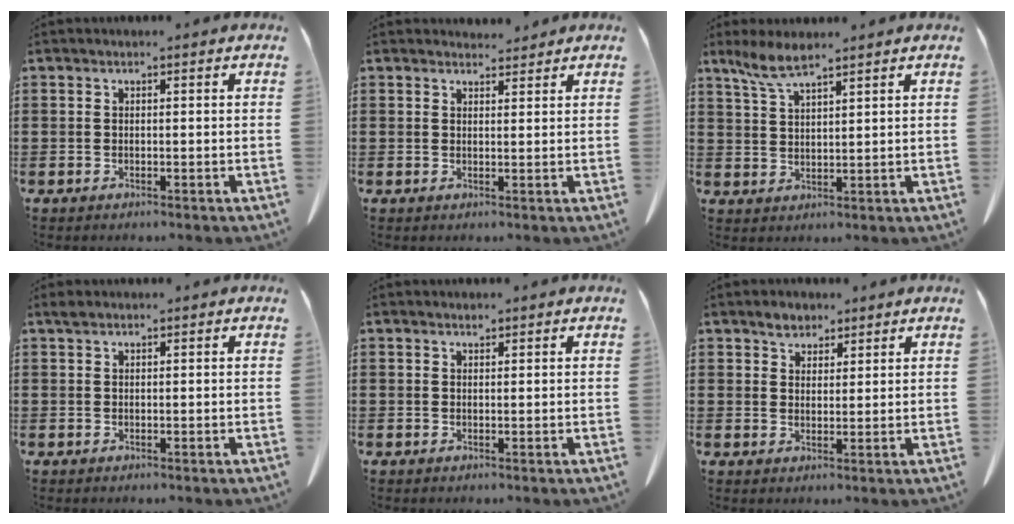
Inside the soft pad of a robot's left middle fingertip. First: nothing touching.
{"total": 2.1, "force": [2.1, 0.5, 0.3], "torque": [-0.004, -0.003, 0.038]}
{"total": 4.5, "force": [3.4, 0.7, 2.9], "torque": [-0.067, -0.003, 0.062]}
{"total": 0.8, "force": [0.6, 0.4, 0.4], "torque": [-0.011, 0.001, 0.012]}
{"total": 0.8, "force": [0.7, 0.2, 0.2], "torque": [-0.005, 0.000, 0.013]}
{"total": 2.8, "force": [2.3, 1.5, 0.8], "torque": [-0.015, 0.004, 0.042]}